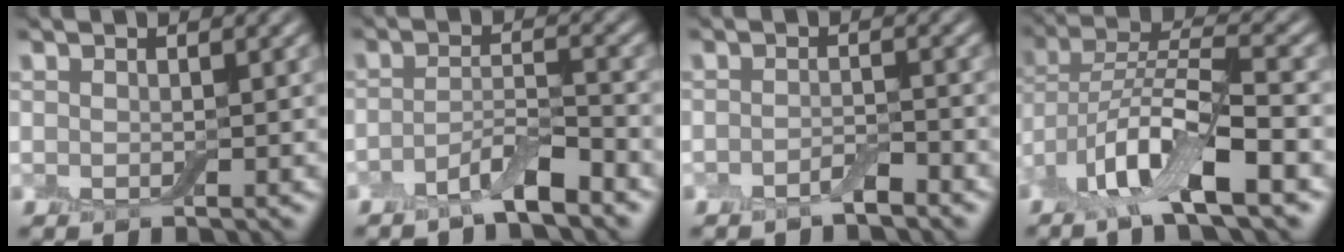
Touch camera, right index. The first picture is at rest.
{"total": 3.5, "force": [-2.6, 0.6, 2.3], "torque": [-0.042, 0.005, -0.057]}
{"total": 1.5, "force": [-1.1, 0.3, 0.9], "torque": [-0.019, 0.004, -0.023]}
{"total": 9.5, "force": [-4.8, 2.7, 7.7], "torque": [-0.146, 0.005, -0.098]}